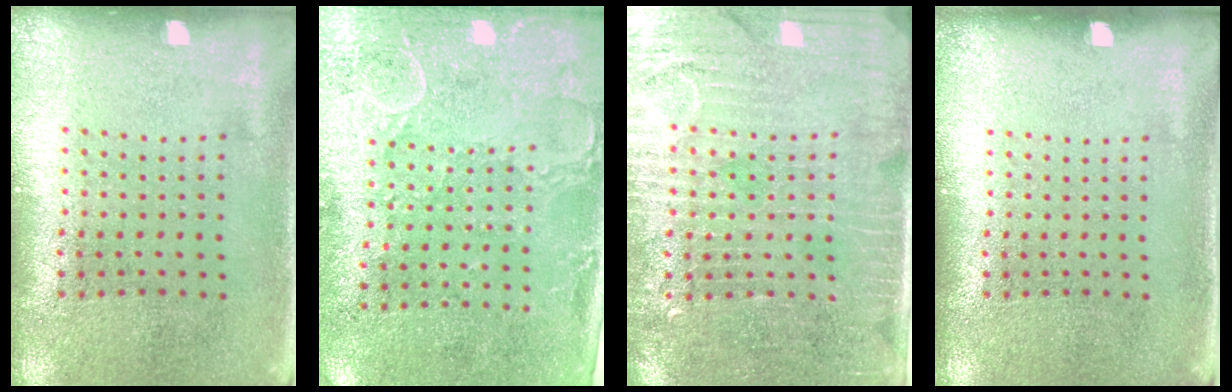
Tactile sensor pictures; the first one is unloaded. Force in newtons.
{"total": 3.0, "press": 2.3, "slide": 1.9}
{"total": 3.6, "press": 3.2, "slide": 1.8}
{"total": 0.0}